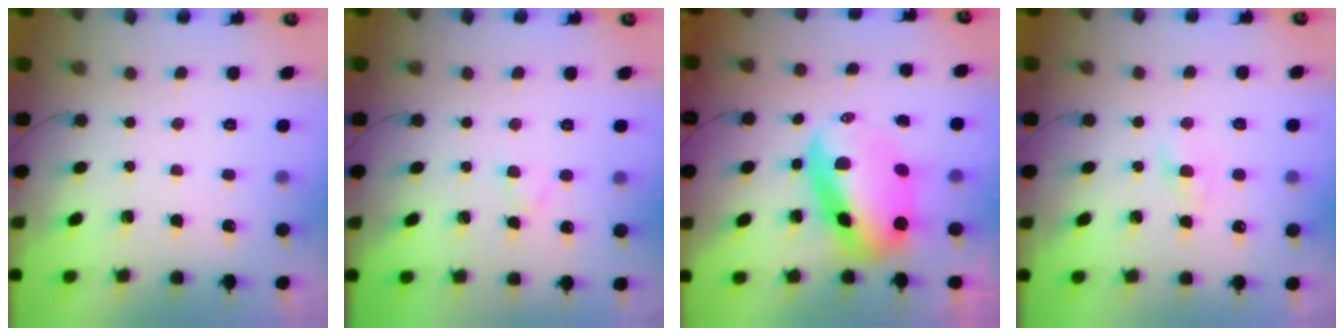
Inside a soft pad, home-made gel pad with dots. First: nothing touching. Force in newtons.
{"total": 1.8, "press": 1.5, "slide": 0.9}
{"total": 10.9, "press": 10.5, "slide": 2.7}
{"total": 2.3, "press": 2.1, "slide": 0.9}